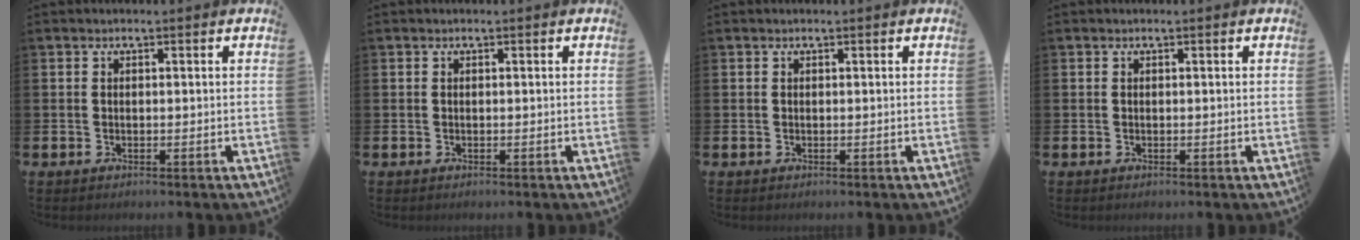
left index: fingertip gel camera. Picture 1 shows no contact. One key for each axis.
{"total": 0.0}
{"total": 0.0}
{"total": 0.0}